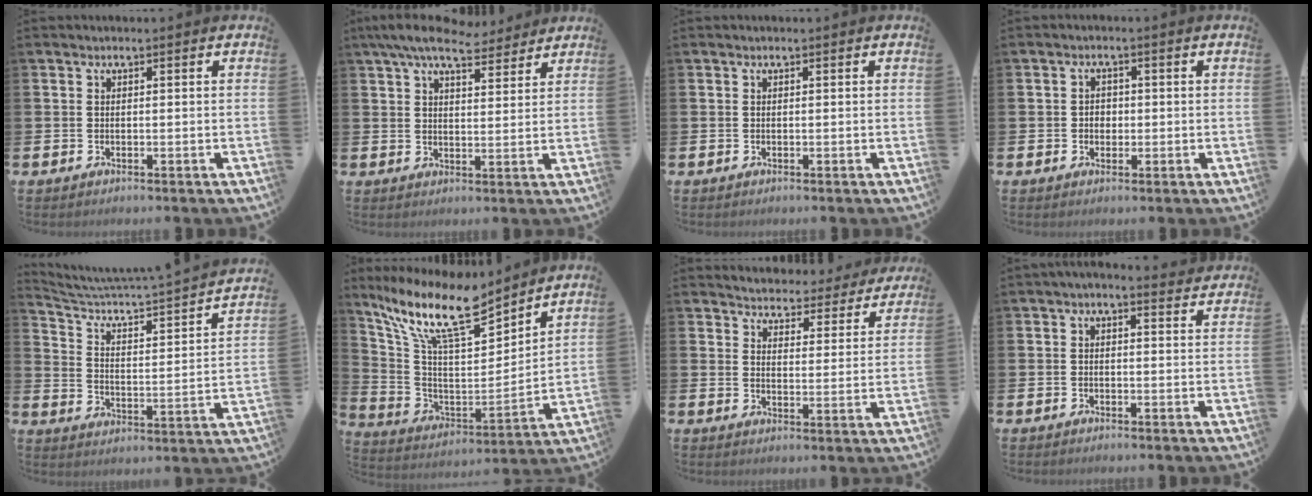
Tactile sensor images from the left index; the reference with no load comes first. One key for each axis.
{"total": 7.6, "fx": 6.7, "fy": 2.0, "fz": 3.0, "tx": -0.071, "ty": -0.025, "tz": 0.123}
{"total": 0.0}
{"total": 1.9, "fx": -0.1, "fy": 1.6, "fz": 0.9, "tx": -0.004, "ty": 0.002, "tz": -0.008}
{"total": 5.4, "fx": 4.8, "fy": 0.2, "fz": 2.4, "tx": -0.072, "ty": -0.050, "tz": 0.071}
{"total": 13.5, "fx": 10.6, "fy": 3.6, "fz": 7.5, "tx": -0.185, "ty": -0.064, "tz": 0.184}
{"total": 4.4, "fx": 4.3, "fy": 0.8, "fz": -0.1, "tx": -0.018, "ty": -0.040, "tz": 0.070}
{"total": 1.2, "fx": 0.9, "fy": 0.4, "fz": 0.6, "tx": -0.001, "ty": -0.001, "tz": 0.014}